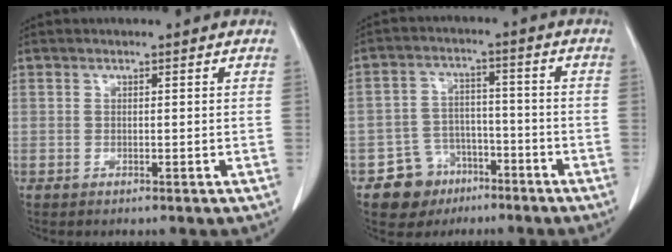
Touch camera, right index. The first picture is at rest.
{"total": 7.1, "force": [-4.2, 5.7, 0.8], "torque": [-0.007, 0.012, -0.062]}